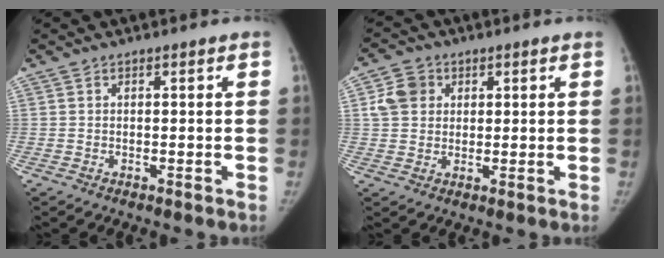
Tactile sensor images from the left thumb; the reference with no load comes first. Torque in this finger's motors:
{"motor_torque": [0.76, 0.89, 0.38, -0.65, 0.19]}